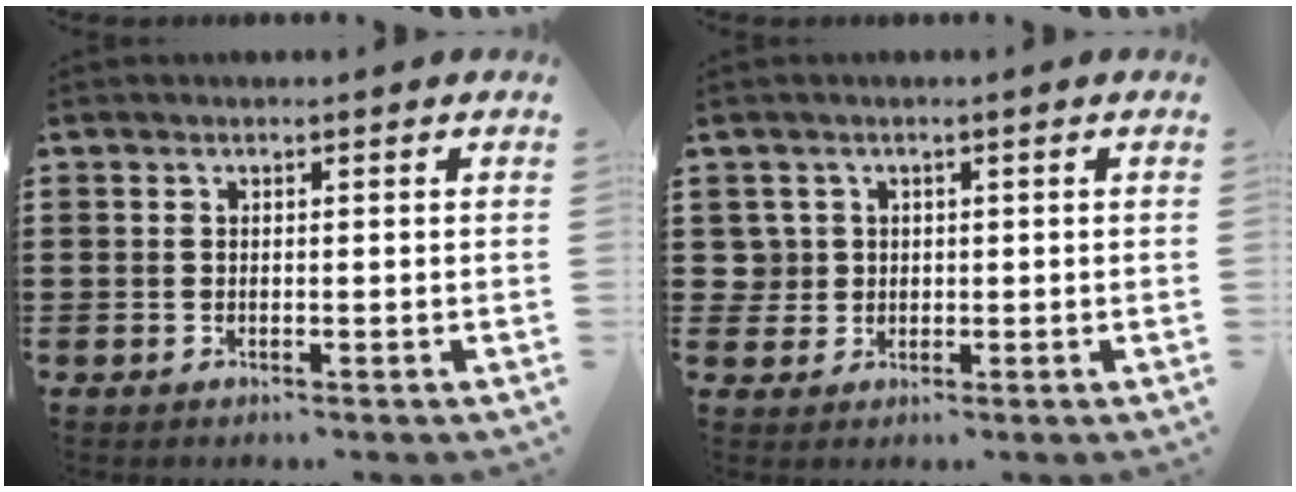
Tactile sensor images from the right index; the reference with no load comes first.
{"total": 2.6, "force": [0.3, 2.5, 0.2], "torque": [-0.026, 0.007, 0.000]}